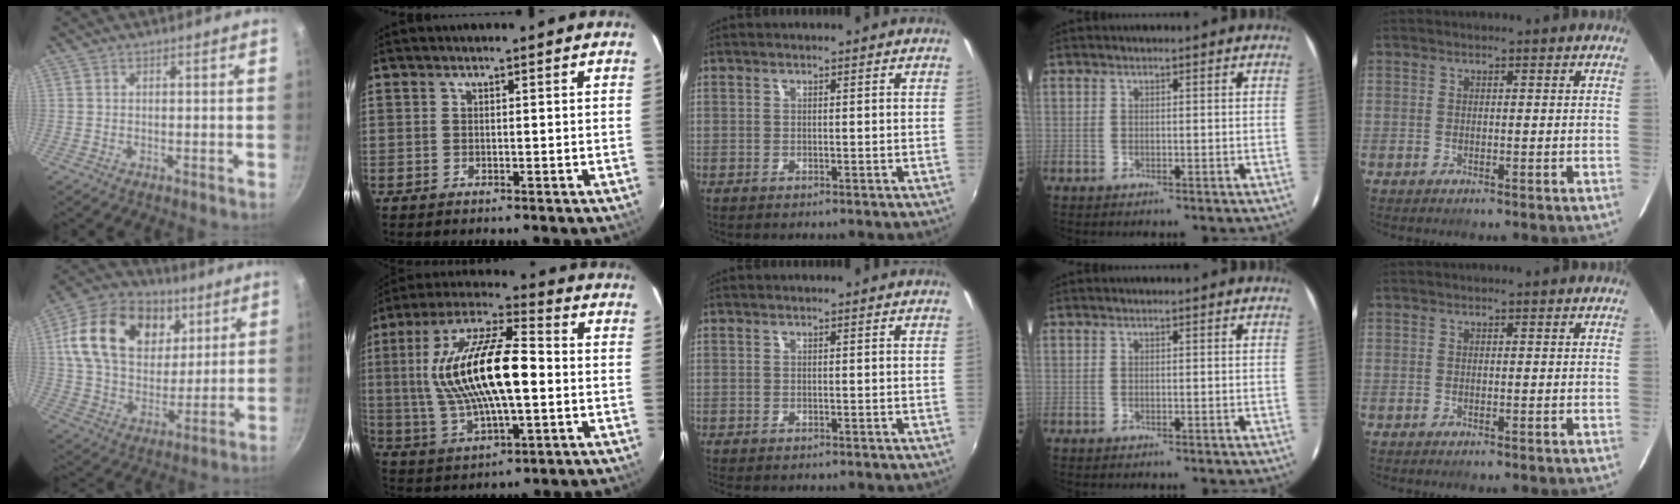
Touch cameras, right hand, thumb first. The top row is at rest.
{"thumb": {"total": 23.1, "force": [8.0, 16.3, 14.2], "torque": [-0.232, -0.009, 0.132]}, "index": {"total": 19.7, "force": [0.5, 6.8, 18.5], "torque": [-0.361, 0.013, 0.011]}, "middle": {"total": 1.0, "force": [-0.9, 0.1, 0.5], "torque": [-0.014, -0.005, -0.013]}}